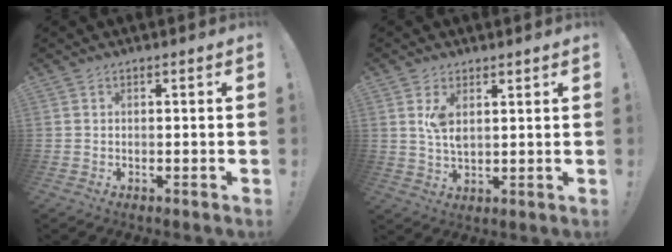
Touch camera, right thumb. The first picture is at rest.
{"total": 5.4, "force": [2.4, 2.8, 3.8], "torque": [-0.062, -0.012, 0.042]}